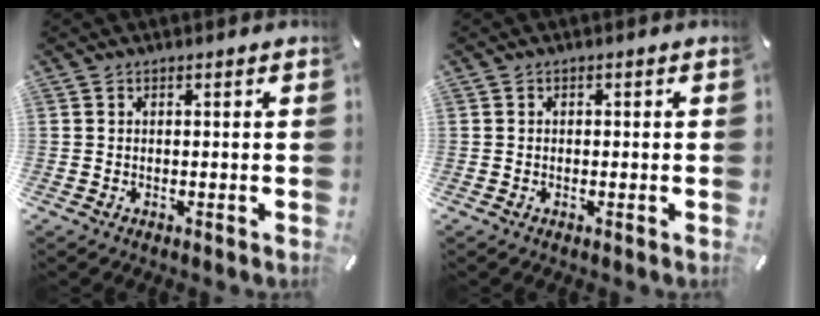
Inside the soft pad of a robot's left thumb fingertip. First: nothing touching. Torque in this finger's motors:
{"motor_torque": [0.28, 0.28, -0.06, 0.00, -0.01]}